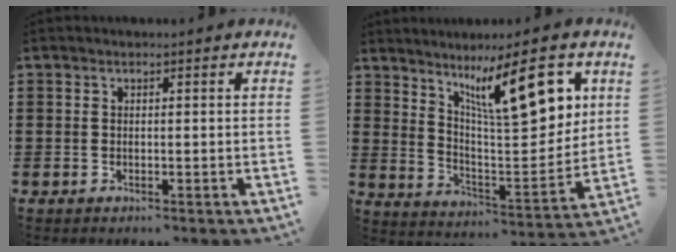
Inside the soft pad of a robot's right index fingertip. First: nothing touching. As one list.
[{"total": 13.3, "force": [7.1, 3.8, 10.5], "torque": [-0.176, -0.023, 0.117]}]